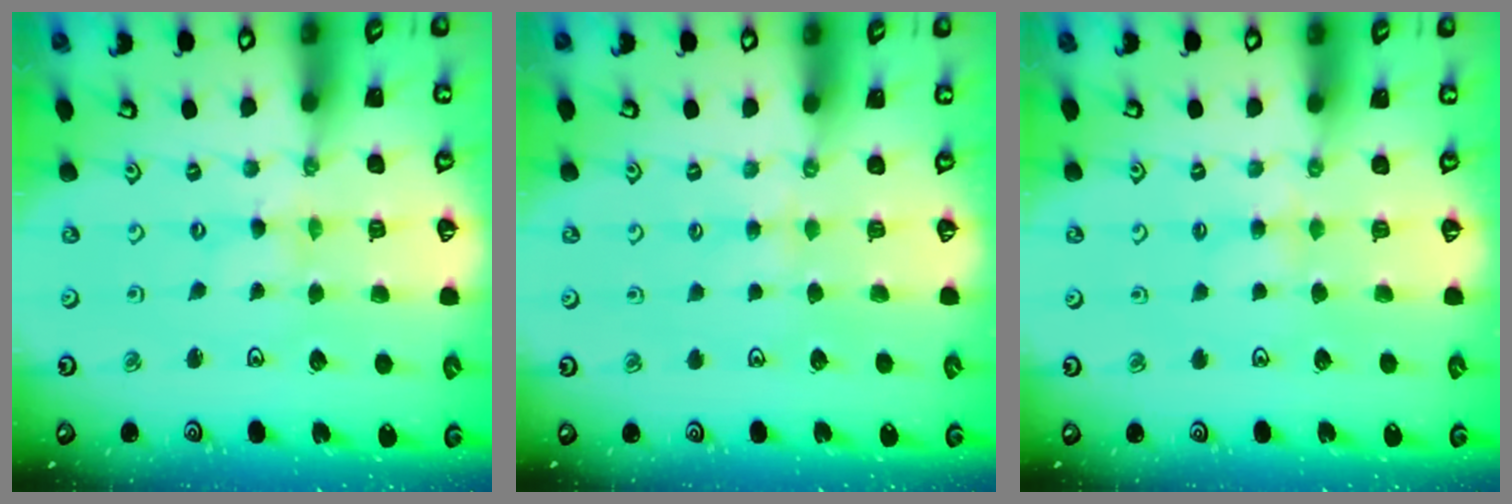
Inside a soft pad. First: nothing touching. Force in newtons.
{"total": 2.1, "press": 2.1, "slide": 0.4}
{"total": 2.7, "press": 2.7, "slide": 0.5}